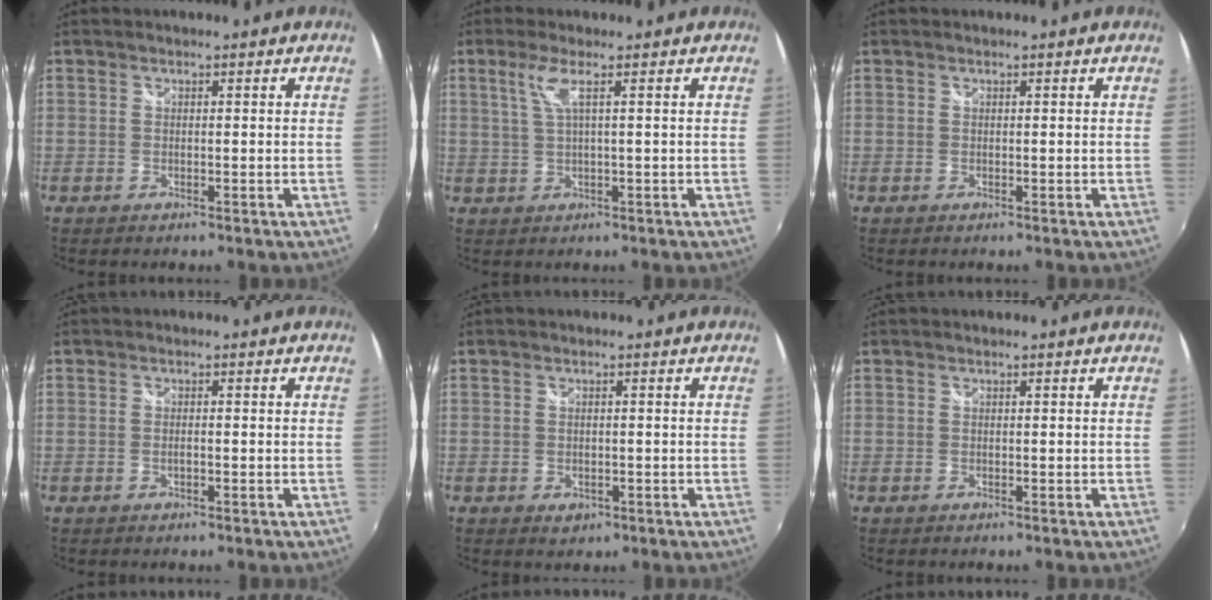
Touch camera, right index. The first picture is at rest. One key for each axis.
{"total": 3.4, "fx": 1.2, "fy": -0.5, "fz": 3.1, "tx": -0.058, "ty": 0.002, "tz": 0.028}
{"total": 0.0}
{"total": 1.0, "fx": -0.4, "fy": 0.3, "fz": 0.9, "tx": -0.020, "ty": 0.000, "tz": -0.008}
{"total": 2.2, "fx": -0.5, "fy": 1.7, "fz": 1.3, "tx": -0.023, "ty": -0.004, "tz": -0.007}
{"total": 0.0}